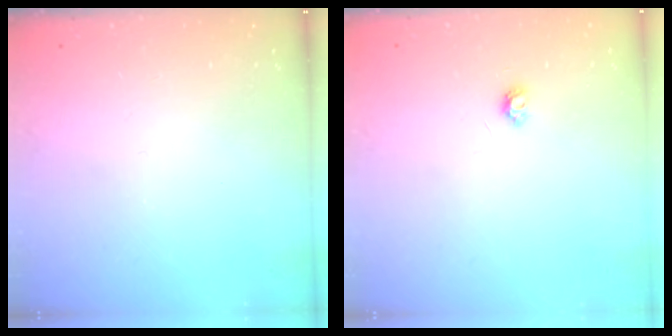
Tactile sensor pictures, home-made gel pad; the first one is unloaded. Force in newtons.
{"total": 3.7, "press": 3.7, "slide": 0.4}